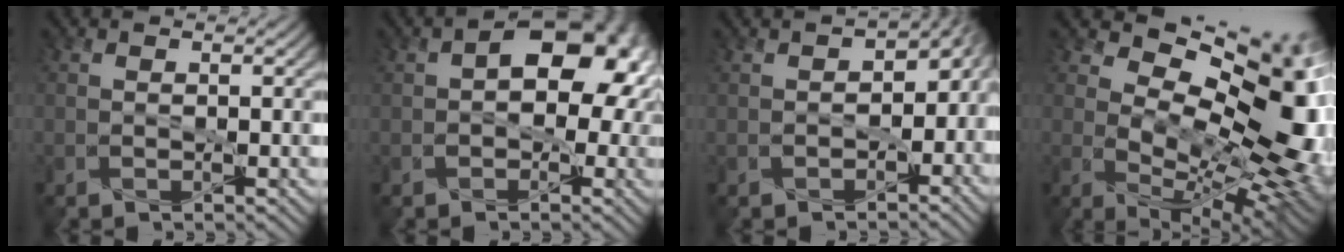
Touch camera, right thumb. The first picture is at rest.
{"total": 9.3, "force": [0.7, 5.9, 7.1], "torque": [-0.088, 0.003, 0.003]}
{"total": 6.7, "force": [-1.3, 4.6, 4.7], "torque": [-0.044, -0.012, -0.011]}
{"total": 16.4, "force": [3.7, 9.5, 12.9], "torque": [-0.190, -0.003, 0.065]}